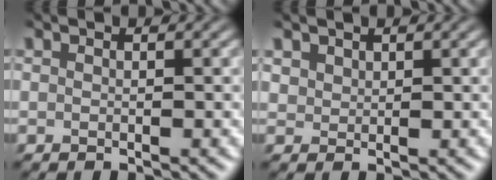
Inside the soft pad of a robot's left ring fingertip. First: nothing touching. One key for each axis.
{"total": 1.3, "fx": 0.9, "fy": 0.9, "fz": 0.1, "tx": -0.006, "ty": -0.001, "tz": 0.020}